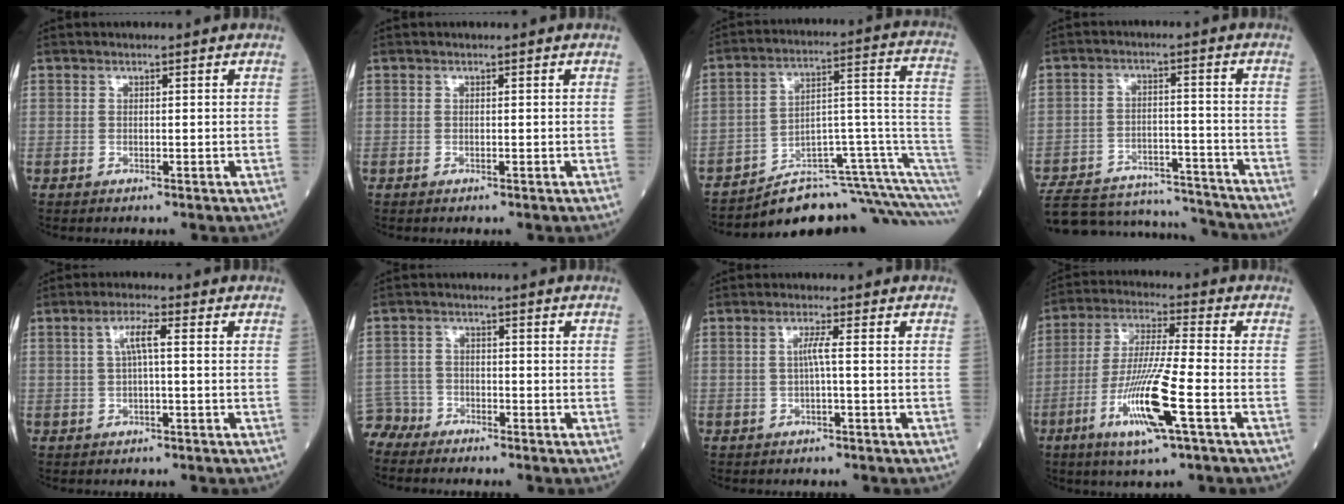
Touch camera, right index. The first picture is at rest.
{"total": 0.0}
{"total": 16.8, "force": [-13.0, 0.8, 10.6], "torque": [-0.091, 0.083, -0.191]}
{"total": 21.0, "force": [-19.7, 4.6, 5.6], "torque": [-0.137, 0.005, -0.287]}
{"total": 3.9, "force": [0.6, 0.8, 3.7], "torque": [-0.079, 0.014, 0.014]}
{"total": 5.6, "force": [-5.1, 2.2, 0.1], "torque": [-0.010, -0.008, -0.102]}
{"total": 2.3, "force": [-0.2, 0.2, 2.3], "torque": [-0.053, 0.003, -0.002]}
{"total": 13.9, "force": [-5.5, 0.6, 12.8], "torque": [-0.261, -0.022, -0.101]}